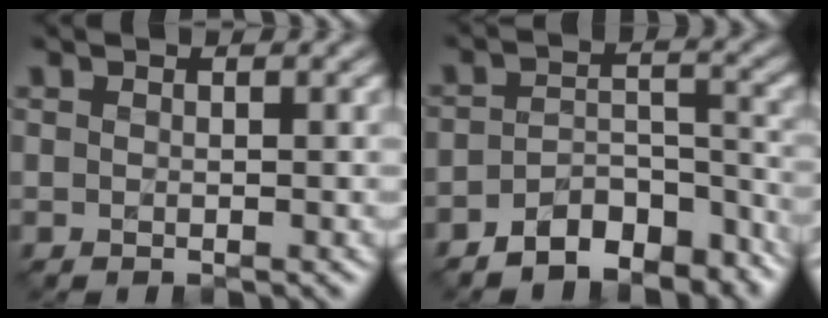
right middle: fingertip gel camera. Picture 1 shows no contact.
{"total": 6.1, "force": [-4.9, 2.8, 2.4], "torque": [-0.030, -0.008, -0.080]}